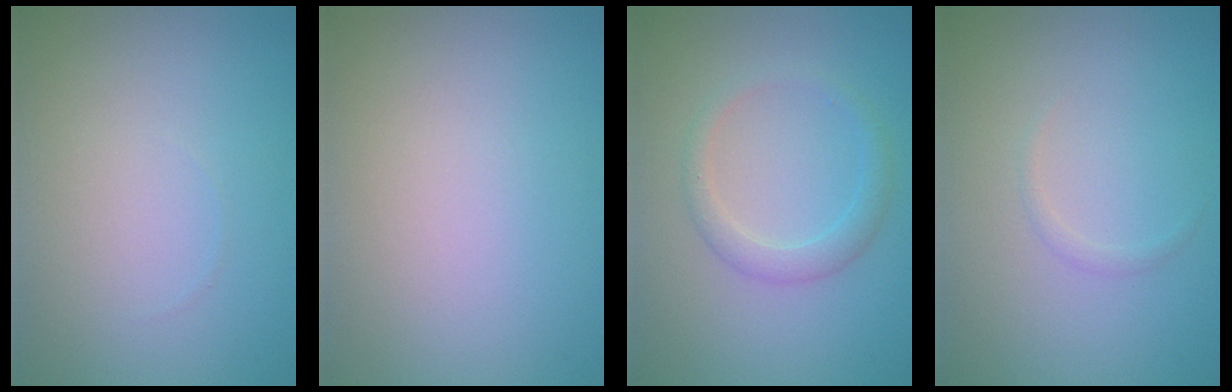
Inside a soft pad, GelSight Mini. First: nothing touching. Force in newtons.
{"total": 0.0}
{"total": 2.1, "press": 2.1, "slide": 0.1}
{"total": 0.5, "press": 0.5, "slide": 0.0}